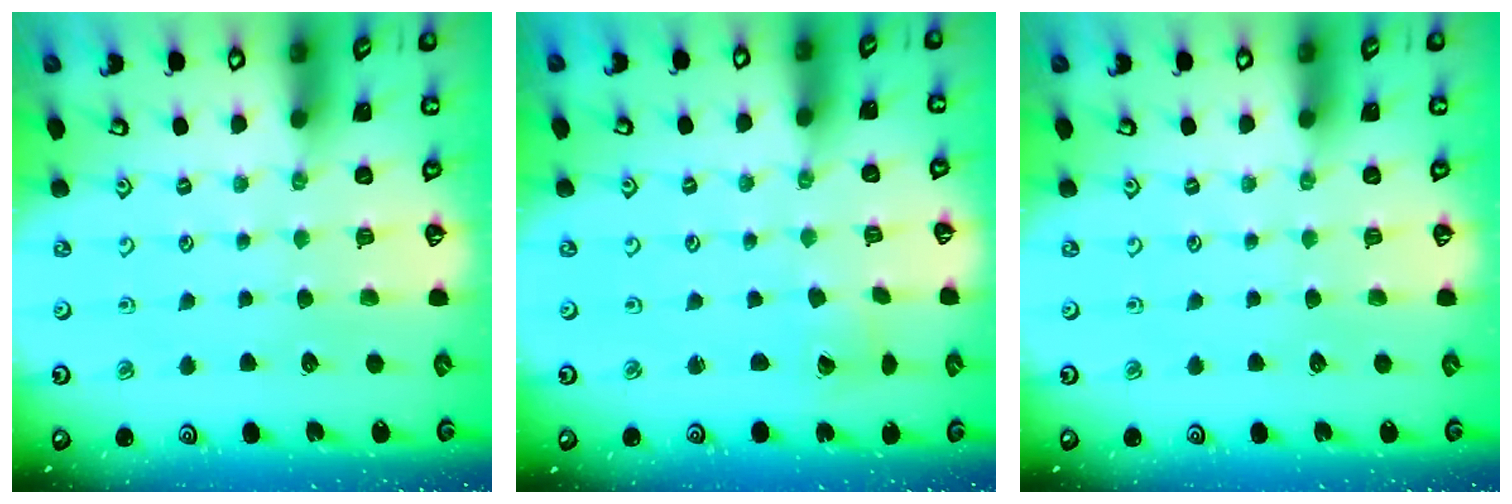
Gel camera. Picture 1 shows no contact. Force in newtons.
{"total": 2.4, "press": 2.4, "slide": 0.2}
{"total": 0.0}